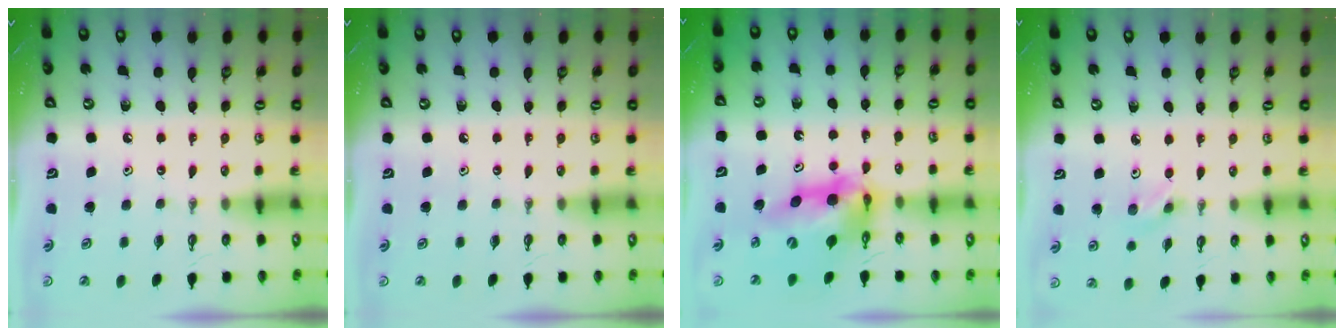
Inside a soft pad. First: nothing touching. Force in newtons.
{"total": 0.0}
{"total": 12.9, "press": 12.8, "slide": 1.3}
{"total": 3.9, "press": 3.7, "slide": 1.3}